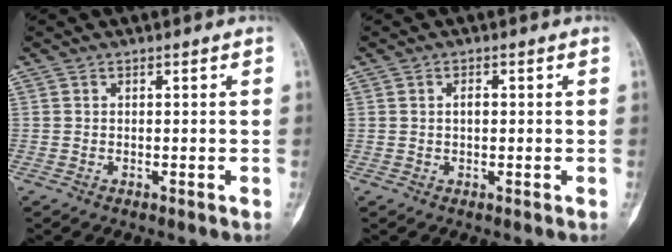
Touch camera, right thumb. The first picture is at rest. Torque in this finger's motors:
{"motor_torque": [0.44, 0.06, 0.08, -0.07, 0.04]}